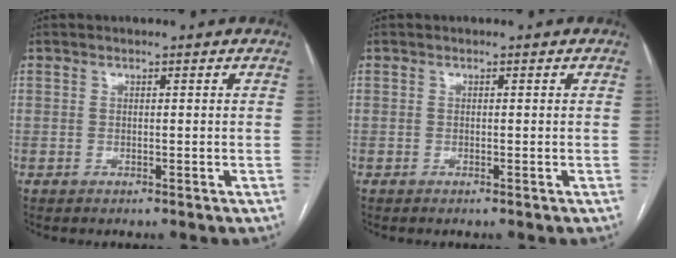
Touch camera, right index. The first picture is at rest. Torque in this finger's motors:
{"motor_torque": [-0.19, 0.05, -0.04, -0.01]}